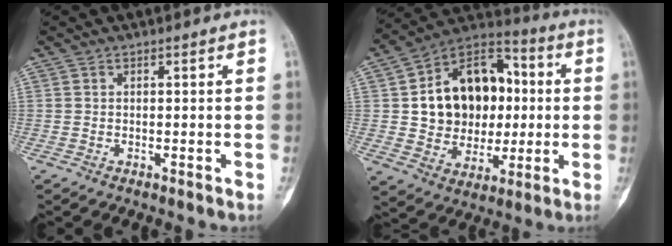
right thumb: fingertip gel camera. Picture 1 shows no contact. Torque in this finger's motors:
{"motor_torque": [0.61, 1.29, 0.87, -0.49, 0.44]}